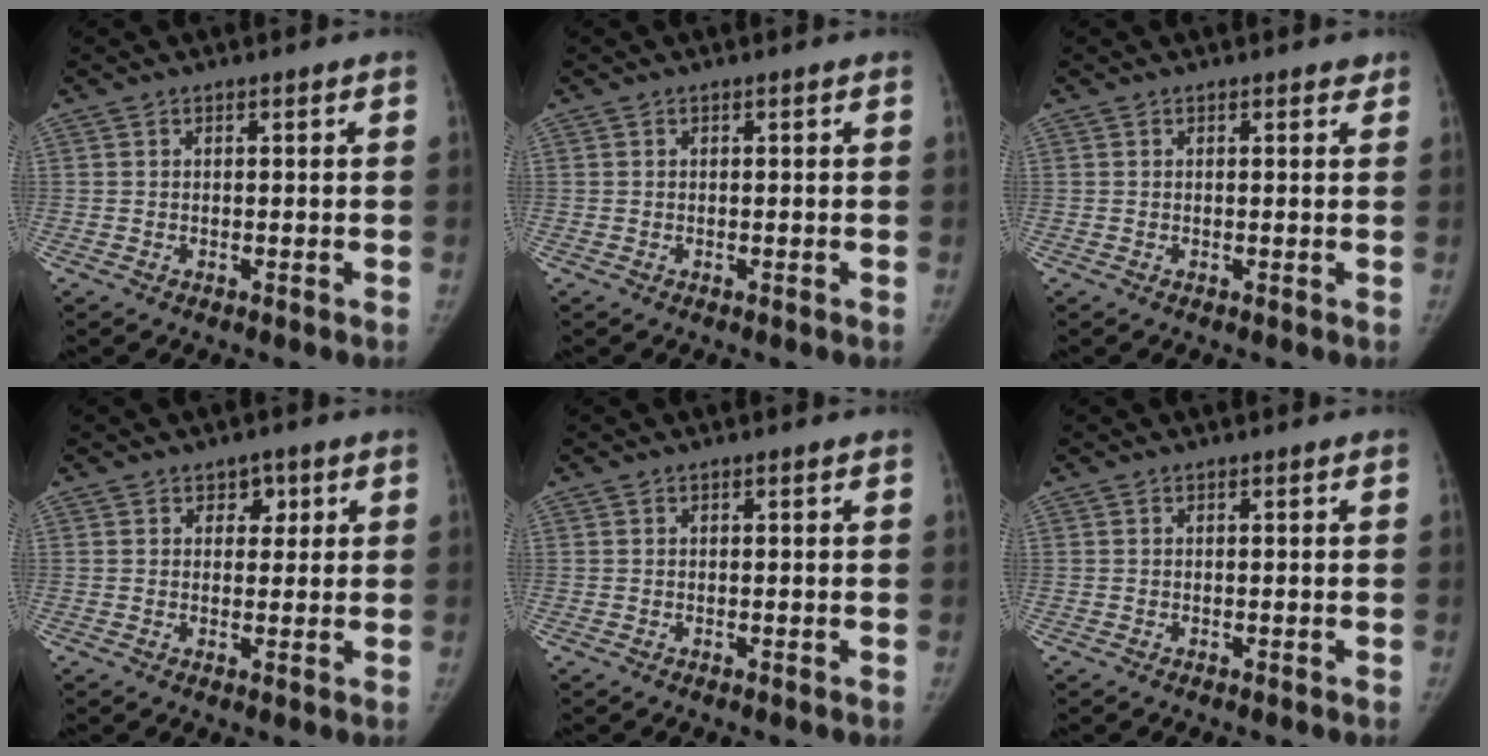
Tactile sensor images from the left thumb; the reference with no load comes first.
{"total": 0.0}
{"total": 0.9, "force": [0.7, 0.5, 0.3], "torque": [0.004, -0.004, 0.003]}
{"total": 3.2, "force": [1.5, 2.4, 1.3], "torque": [0.009, -0.005, 0.018]}
{"total": 0.0}
{"total": 0.0}